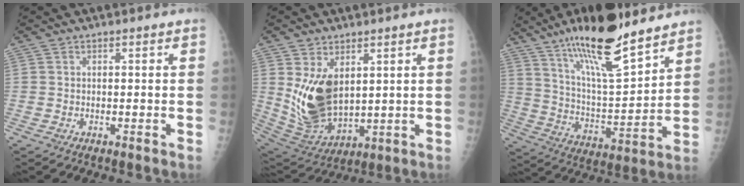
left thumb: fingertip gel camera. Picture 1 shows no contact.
{"total": 13.0, "force": [3.3, 8.0, 9.8], "torque": [-0.160, -0.030, 0.089]}
{"total": 20.1, "force": [14.5, 4.3, 13.2], "torque": [-0.207, -0.073, 0.257]}